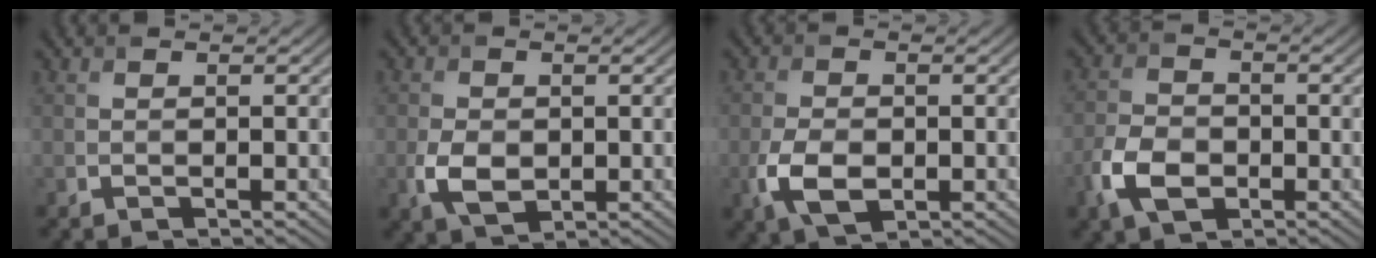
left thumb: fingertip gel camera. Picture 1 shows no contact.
{"total": 4.3, "force": [-0.7, 3.0, 3.0], "torque": [-0.072, -0.011, -0.014]}
{"total": 5.5, "force": [-1.7, 3.4, 4.0], "torque": [-0.094, -0.010, -0.034]}
{"total": 6.2, "force": [-2.6, 4.0, 3.9], "torque": [-0.091, -0.005, -0.058]}